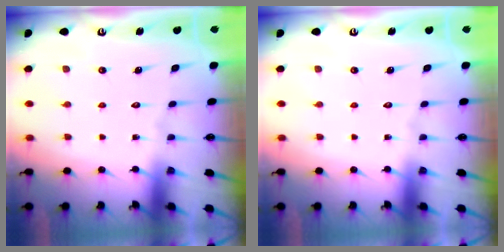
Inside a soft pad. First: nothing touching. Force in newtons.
{"total": 0.0}